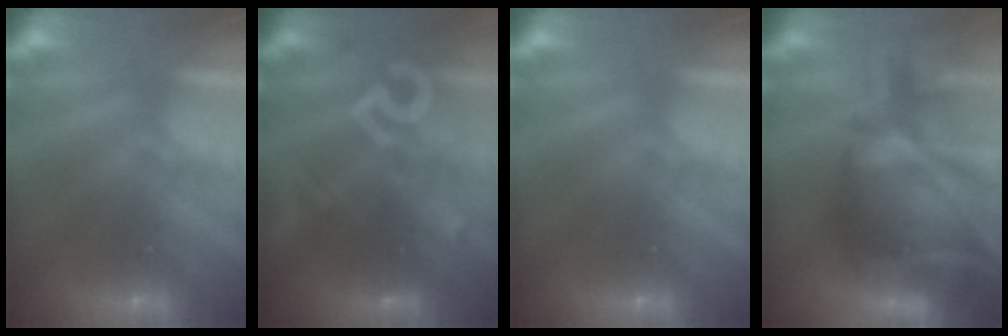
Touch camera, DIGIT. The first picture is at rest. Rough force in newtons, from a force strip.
{"total": 2.8}
{"total": 0.0}
{"total": 6.9}